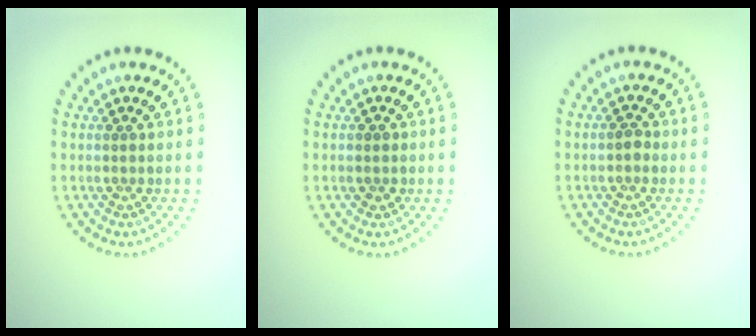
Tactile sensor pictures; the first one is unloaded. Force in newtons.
{"total": 1.0, "press": 0.9, "slide": 0.4}
{"total": 0.8, "press": 0.8, "slide": 0.2}